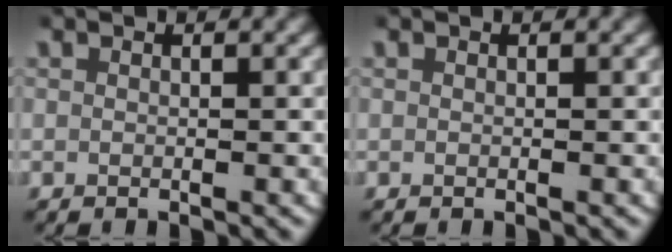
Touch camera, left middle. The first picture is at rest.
{"total": 0.0}